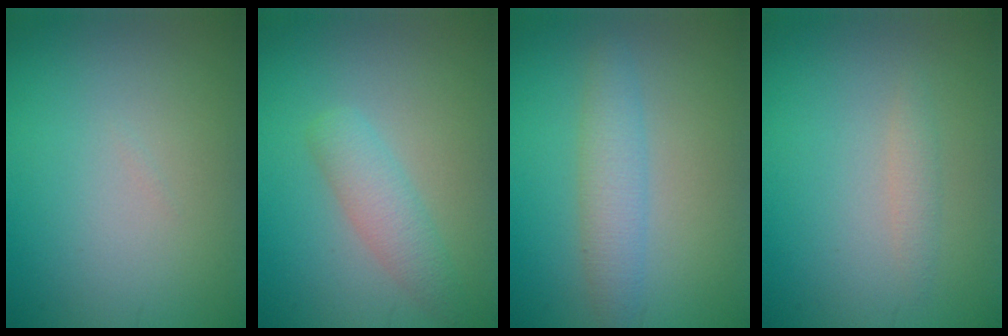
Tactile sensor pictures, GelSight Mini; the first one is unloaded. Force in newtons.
{"total": 2.6, "press": 2.6, "slide": 0.1}
{"total": 2.7, "press": 2.7, "slide": 0.1}
{"total": 1.1, "press": 1.1, "slide": 0.1}